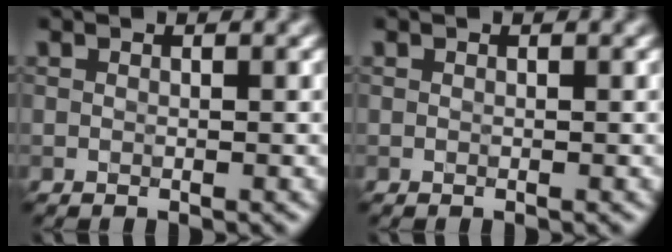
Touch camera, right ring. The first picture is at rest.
{"total": 0.0}